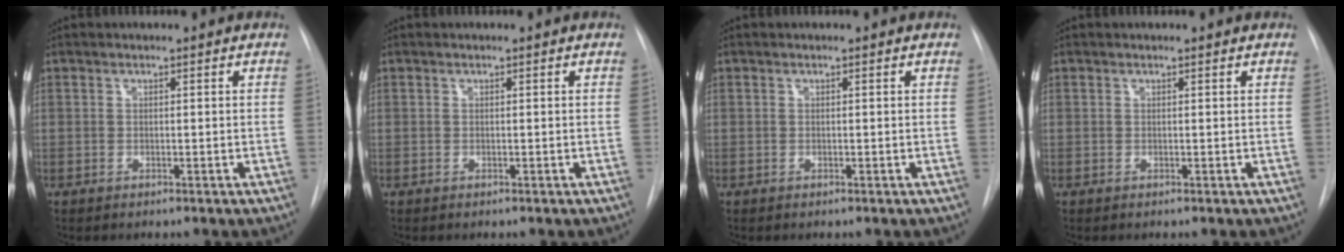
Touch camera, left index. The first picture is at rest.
{"total": 0.0}
{"total": 0.0}
{"total": 0.7, "force": [0.7, 0.1, 0.1], "torque": [-0.006, 0.006, 0.007]}